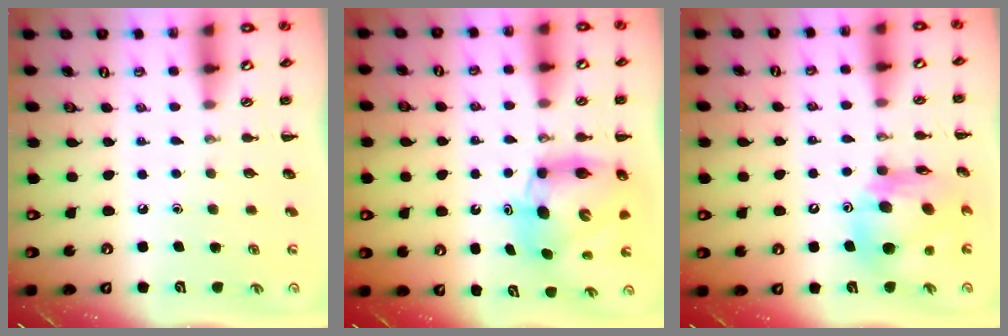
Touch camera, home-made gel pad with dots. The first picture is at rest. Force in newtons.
{"total": 9.7, "press": 9.2, "slide": 2.9}
{"total": 13.2, "press": 12.7, "slide": 3.8}